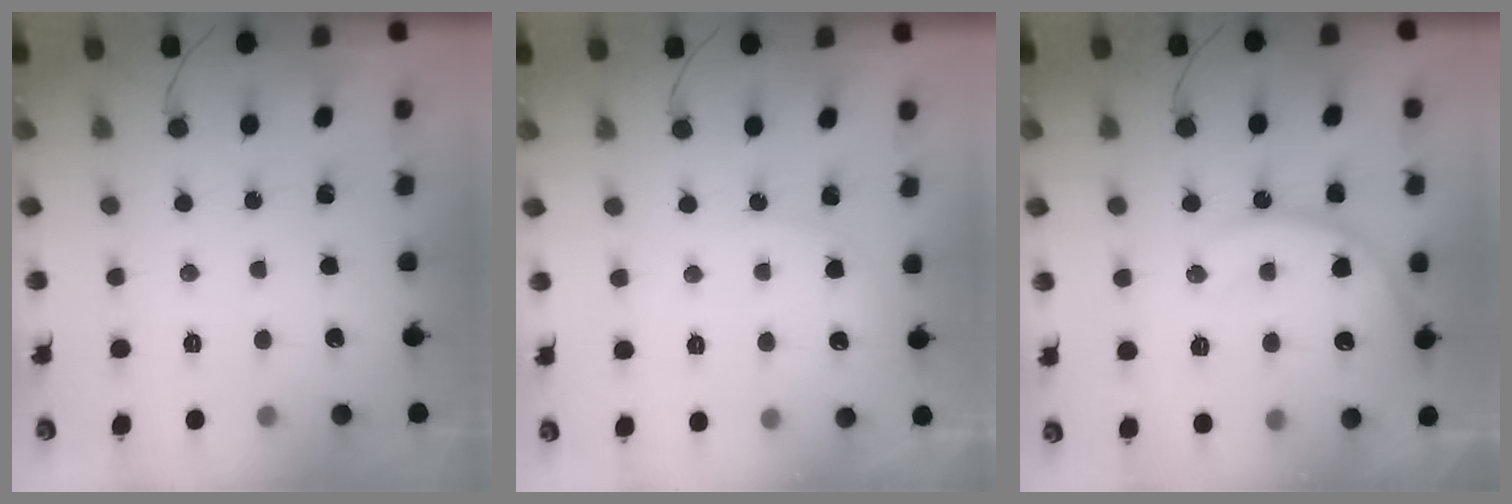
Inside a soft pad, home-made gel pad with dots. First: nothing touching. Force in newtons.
{"total": 2.8, "press": 2.8, "slide": 0.4}
{"total": 14.3, "press": 14.2, "slide": 1.6}